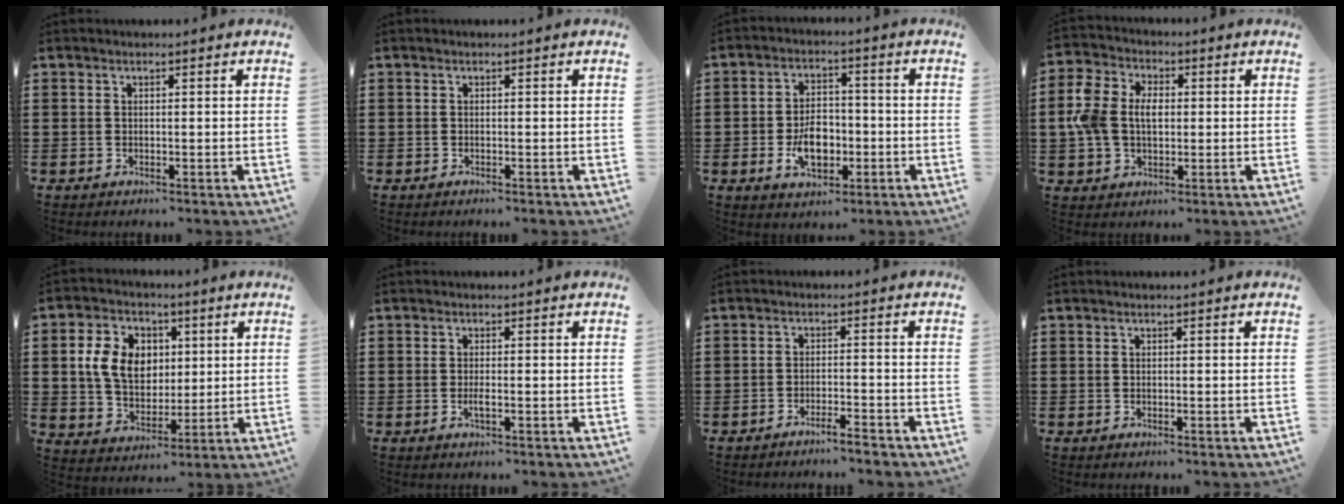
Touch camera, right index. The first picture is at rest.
{"total": 0.0}
{"total": 6.7, "force": [-1.8, 4.2, 5.0], "torque": [-0.086, -0.001, -0.035]}
{"total": 7.0, "force": [-0.1, 5.1, 4.8], "torque": [-0.135, 0.003, -0.012]}
{"total": 8.7, "force": [1.6, 6.8, 5.1], "torque": [-0.120, 0.012, 0.022]}
{"total": 1.6, "force": [-0.5, 0.3, 1.5], "torque": [-0.035, -0.004, -0.011]}
{"total": 2.5, "force": [-2.4, -0.3, 0.7], "torque": [-0.015, -0.001, -0.049]}
{"total": 0.0}